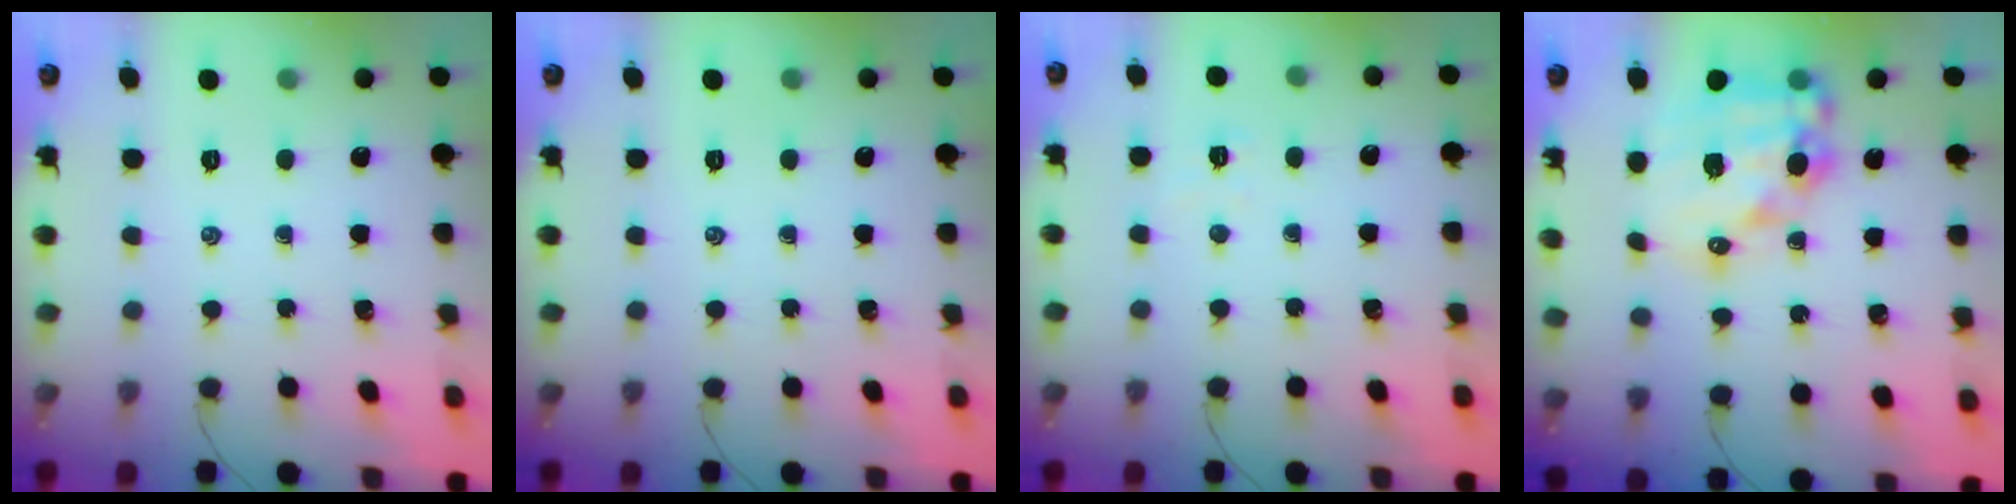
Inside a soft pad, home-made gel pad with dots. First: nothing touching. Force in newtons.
{"total": 0.0}
{"total": 2.3, "press": 2.2, "slide": 0.7}
{"total": 16.4, "press": 16.1, "slide": 3.3}